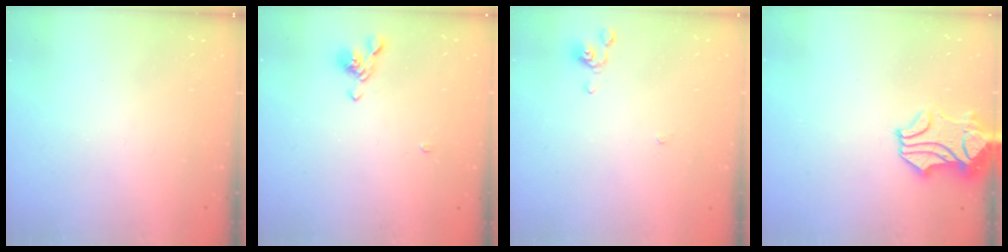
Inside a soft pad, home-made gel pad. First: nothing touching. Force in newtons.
{"total": 2.5, "press": 2.4, "slide": 0.7}
{"total": 0.0}
{"total": 2.0, "press": 1.5, "slide": 1.3}